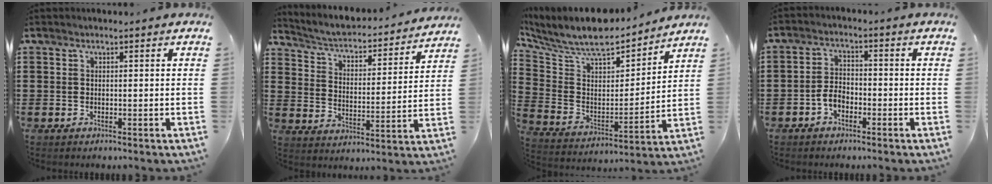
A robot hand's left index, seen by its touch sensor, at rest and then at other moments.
{"total": 3.5, "force": [3.3, 0.4, 1.1], "torque": [-0.042, -0.034, 0.046]}
{"total": 9.3, "force": [8.3, 2.5, 3.4], "torque": [-0.108, -0.060, 0.143]}
{"total": 3.3, "force": [-1.7, 1.8, 2.1], "torque": [-0.054, 0.001, -0.038]}